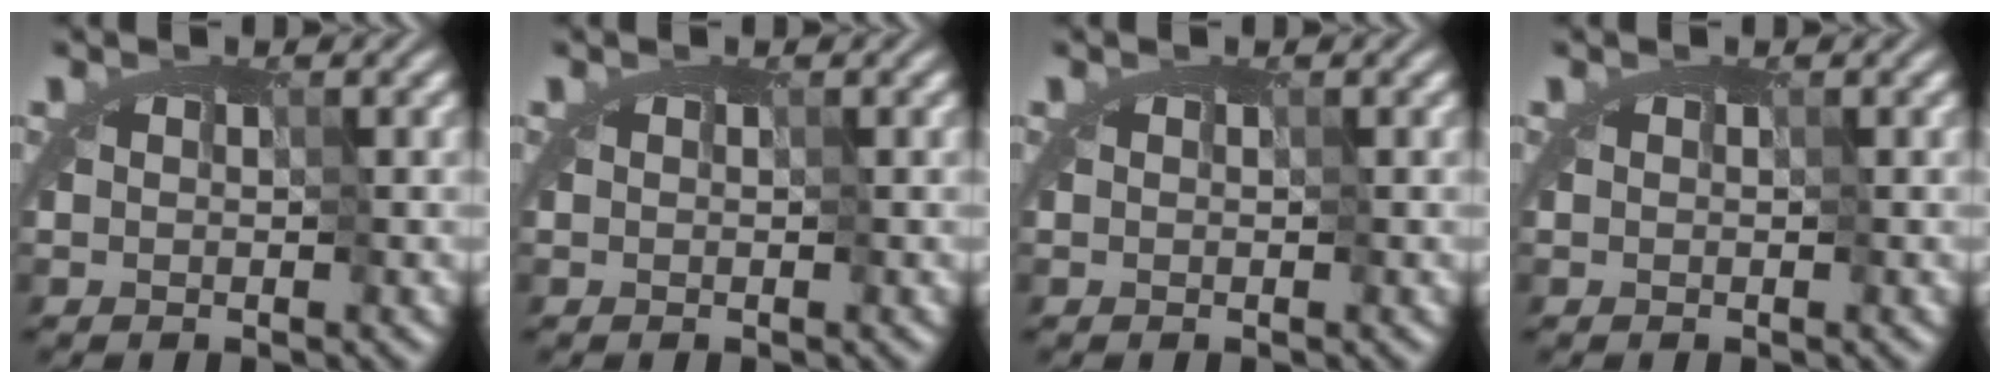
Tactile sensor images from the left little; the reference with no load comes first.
{"total": 0.0}
{"total": 0.0}
{"total": 0.0}